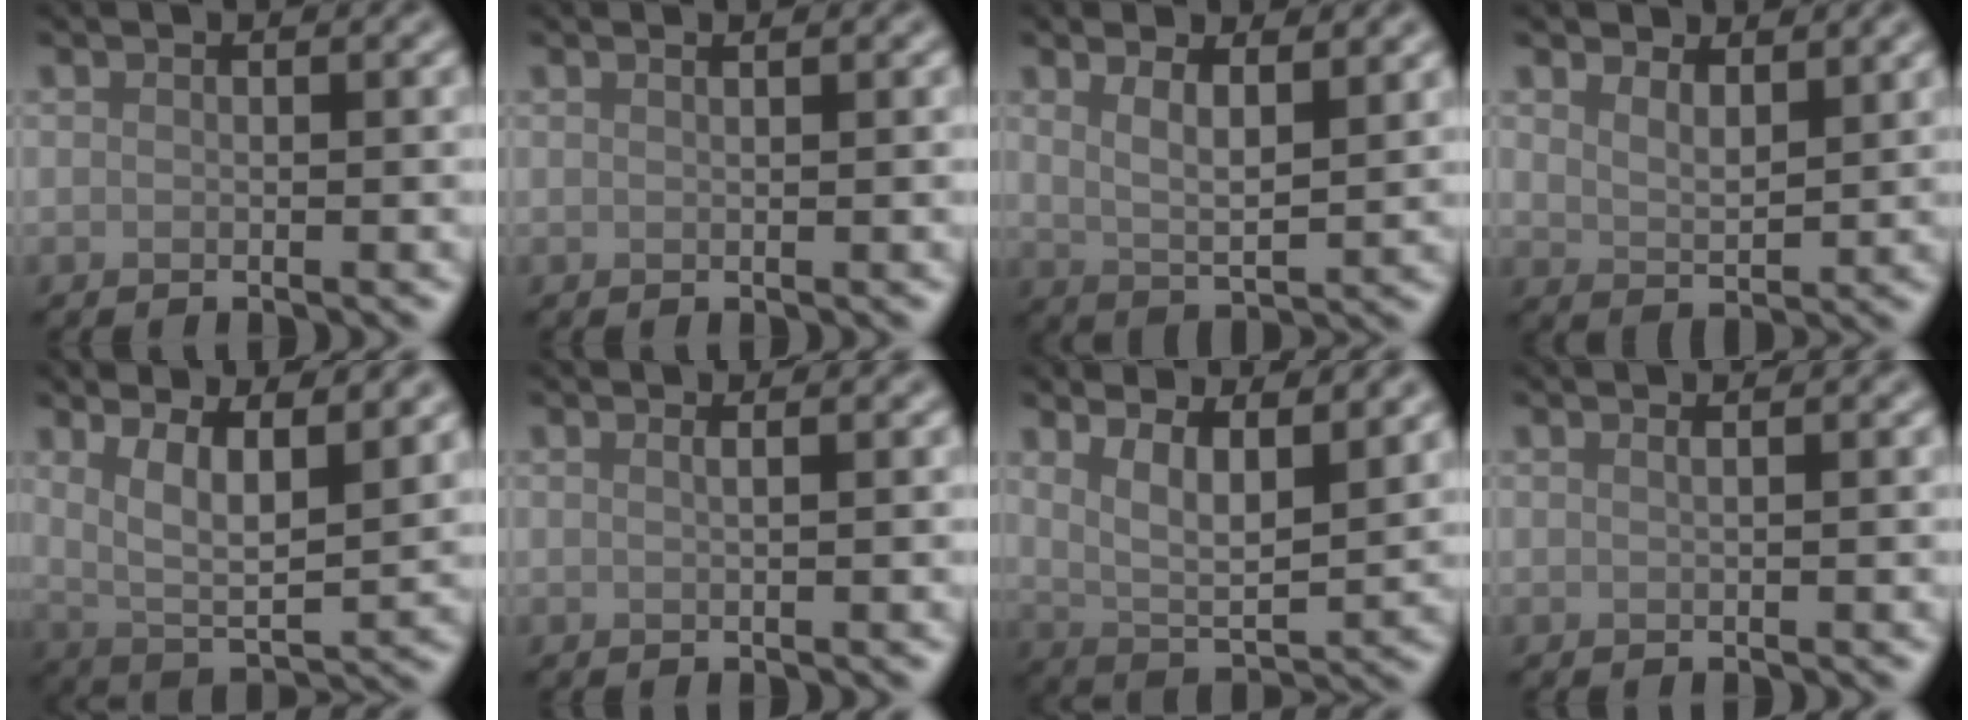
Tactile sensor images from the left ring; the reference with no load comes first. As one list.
[{"total": 1.1, "force": [0.7, 0.4, 0.7], "torque": [-0.002, 0.001, 0.000]}, {"total": 4.0, "force": [2.0, 1.3, 3.3], "torque": [-0.062, -0.009, 0.038]}, {"total": 3.3, "force": [2.5, 1.4, 1.5], "torque": [-0.034, -0.002, 0.044]}, {"total": 7.8, "force": [3.3, 2.7, 6.5], "torque": [-0.109, -0.005, 0.059]}, {"total": 1.6, "force": [0.8, 0.8, 1.1], "torque": [0.000, -0.001, -0.006]}, {"total": 6.4, "force": [3.3, 2.2, 5.1], "torque": [-0.089, -0.005, 0.059]}, {"total": 1.3, "force": [0.8, 0.6, 0.8], "torque": [-0.001, -0.003, -0.003]}]